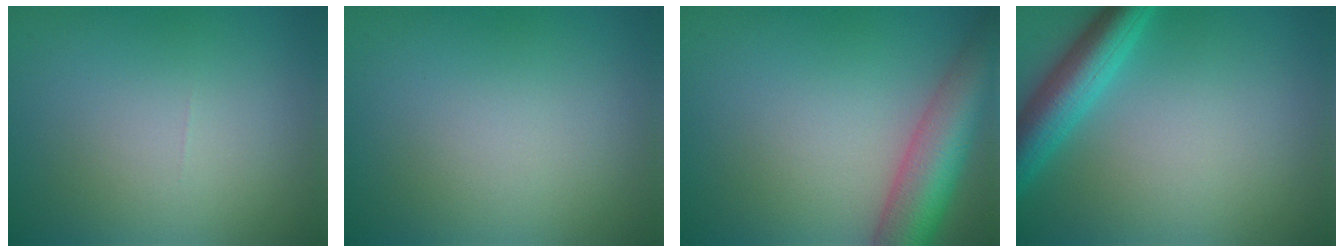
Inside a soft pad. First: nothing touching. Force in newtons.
{"total": 0.0}
{"total": 7.6, "press": 7.6, "slide": 0.4}
{"total": 4.5, "press": 4.5, "slide": 0.2}